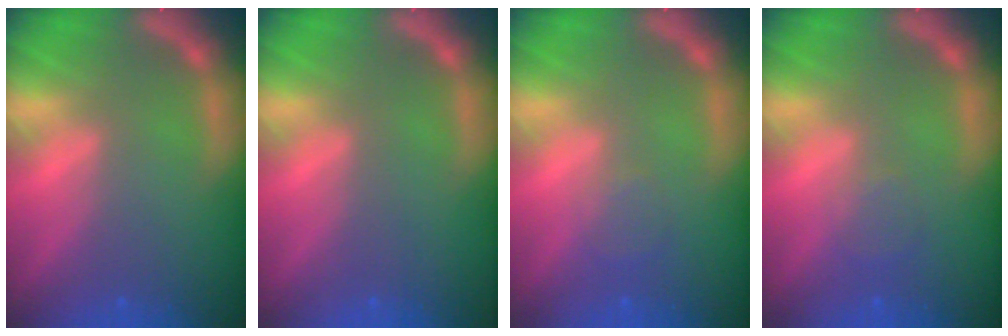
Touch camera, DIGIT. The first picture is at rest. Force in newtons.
{"total": 0.0}
{"total": 1.5}
{"total": 1.5}